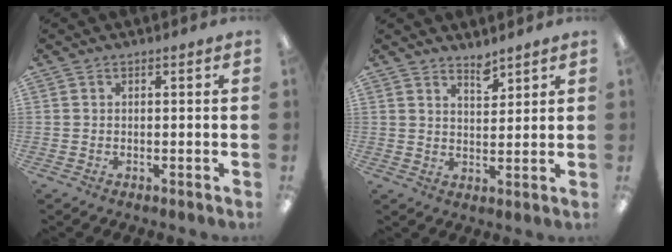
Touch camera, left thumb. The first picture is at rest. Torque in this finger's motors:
{"motor_torque": [0.00, 0.08, -0.53, -0.03, 0.01]}